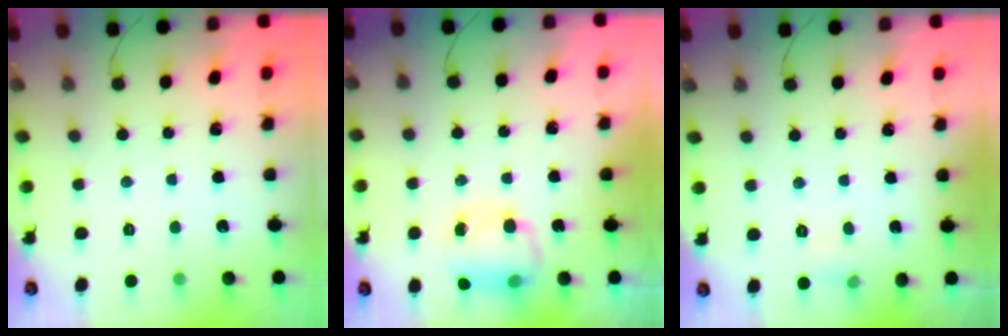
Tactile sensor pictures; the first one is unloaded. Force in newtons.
{"total": 8.3, "press": 8.0, "slide": 2.0}
{"total": 4.9, "press": 3.3, "slide": 3.6}